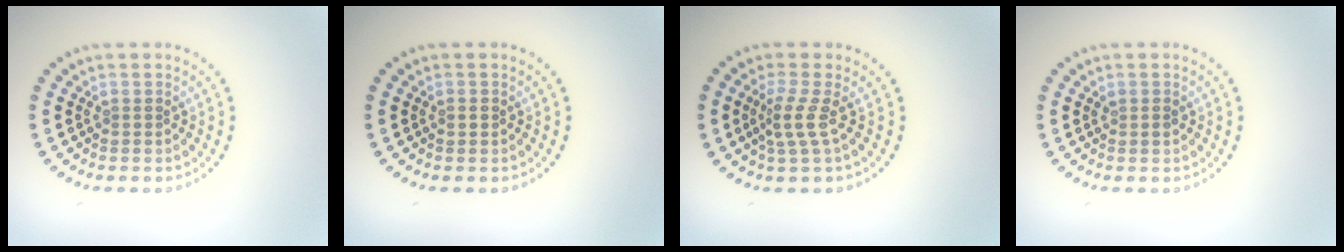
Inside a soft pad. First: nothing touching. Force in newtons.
{"total": 0.8, "press": 0.8, "slide": 0.1}
{"total": 2.3, "press": 1.5, "slide": 1.7}
{"total": 0.7, "press": 0.7, "slide": 0.2}